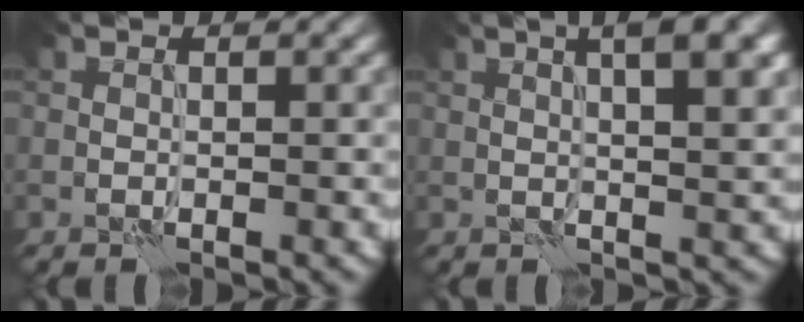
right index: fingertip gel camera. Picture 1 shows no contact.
{"total": 7.7, "force": [3.4, 2.8, 6.3], "torque": [-0.048, 0.036, 0.027]}